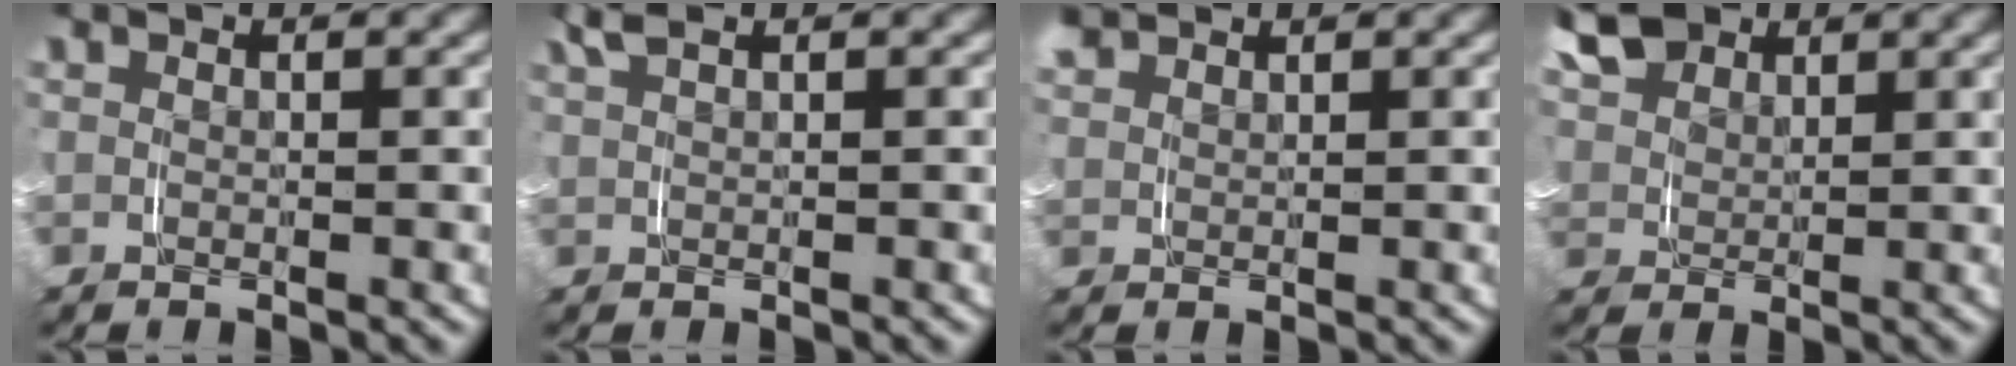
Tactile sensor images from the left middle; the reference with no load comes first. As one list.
[{"total": 1.9, "force": [1.4, 0.6, 1.2], "torque": [-0.030, 0.009, 0.024]}, {"total": 1.3, "force": [1.3, 0.2, 0.0], "torque": [-0.009, 0.002, 0.029]}, {"total": 5.6, "force": [3.4, 3.5, 2.7], "torque": [-0.073, 0.000, 0.063]}]